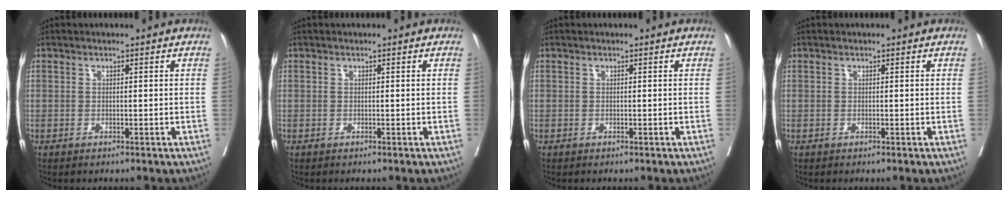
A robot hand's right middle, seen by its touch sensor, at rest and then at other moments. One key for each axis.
{"total": 0.0}
{"total": 0.0}
{"total": 0.0}